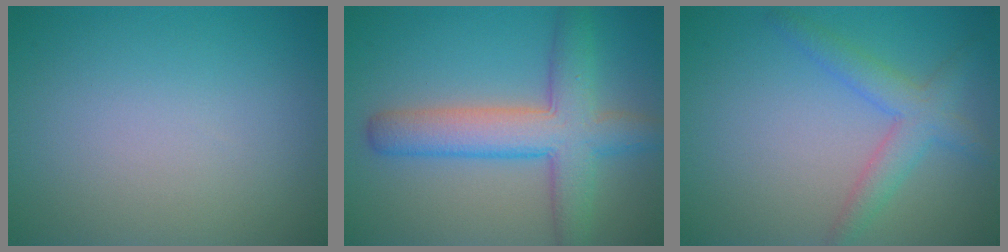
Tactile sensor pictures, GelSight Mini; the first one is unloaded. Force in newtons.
{"total": 6.8, "press": 6.8, "slide": 0.5}
{"total": 3.3, "press": 3.3, "slide": 0.1}